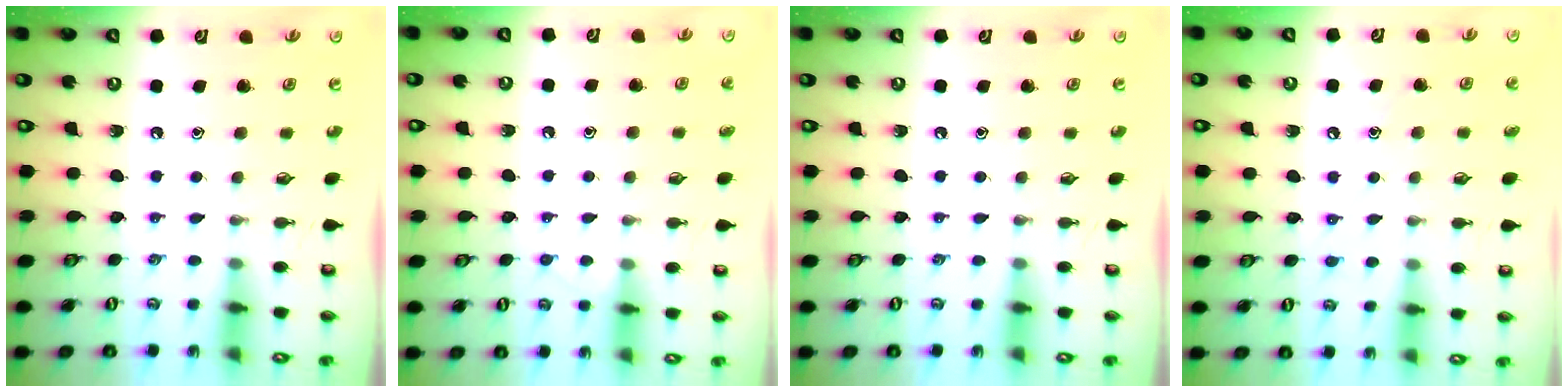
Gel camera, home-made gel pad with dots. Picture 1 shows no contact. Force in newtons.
{"total": 4.2, "press": 4.2, "slide": 0.4}
{"total": 0.0}
{"total": 5.9, "press": 5.9, "slide": 0.5}